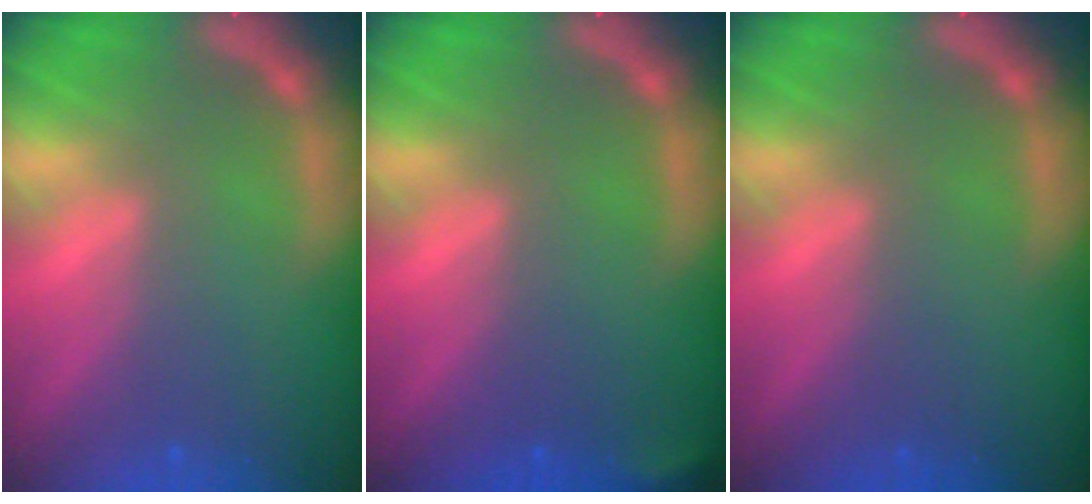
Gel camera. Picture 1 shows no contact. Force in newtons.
{"total": 1.4}
{"total": 0.0}